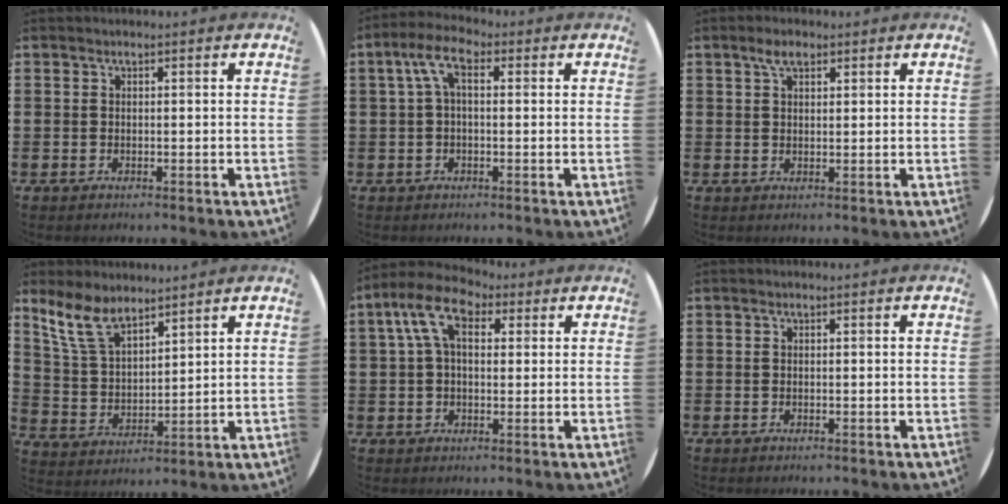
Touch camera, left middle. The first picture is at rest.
{"total": 5.5, "force": [1.4, 2.6, 4.6], "torque": [-0.099, 0.011, 0.021]}
{"total": 2.9, "force": [2.0, 1.3, 1.7], "torque": [-0.029, 0.005, 0.034]}
{"total": 7.6, "force": [6.2, 2.7, 3.3], "torque": [-0.087, -0.015, 0.117]}
{"total": 7.9, "force": [3.9, 4.6, 5.1], "torque": [-0.114, 0.012, 0.069]}
{"total": 0.0}